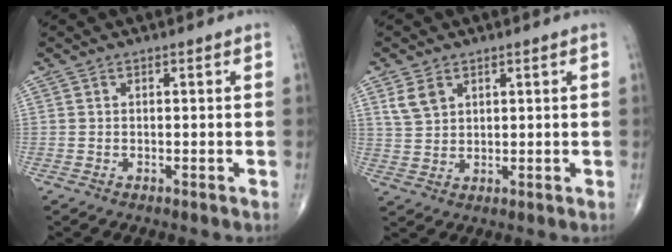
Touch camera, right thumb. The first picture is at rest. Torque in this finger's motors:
{"motor_torque": [-0.44, 0.46, 0.17, 0.10, 0.01]}